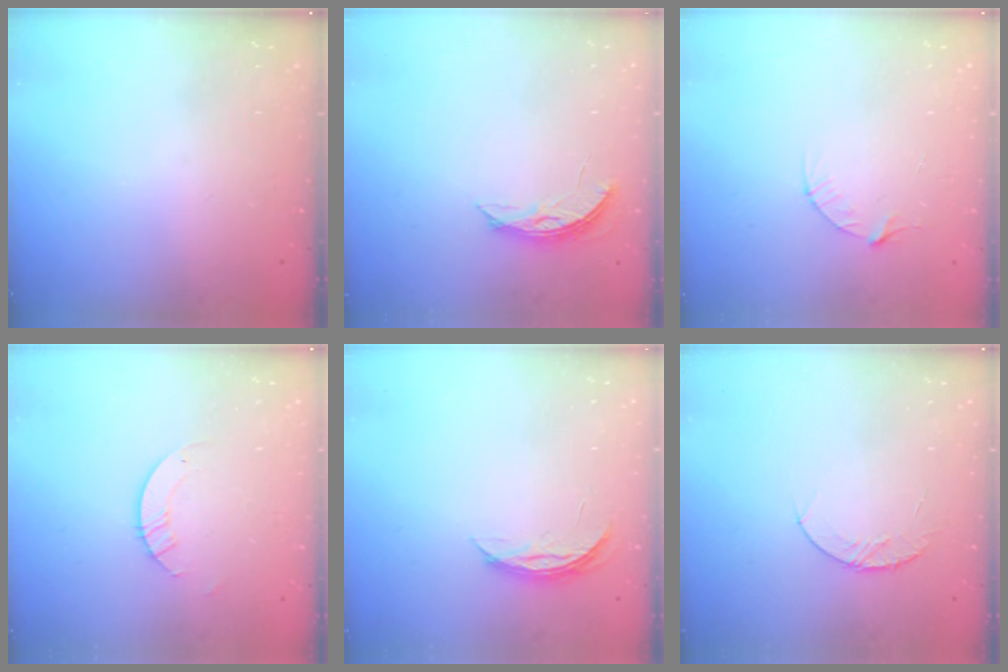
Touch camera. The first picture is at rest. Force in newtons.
{"total": 4.6, "press": 4.5, "slide": 0.4}
{"total": 4.1, "press": 4.1, "slide": 0.4}
{"total": 2.9, "press": 2.9, "slide": 0.3}
{"total": 4.2, "press": 4.2, "slide": 0.5}
{"total": 5.3, "press": 5.3, "slide": 0.6}